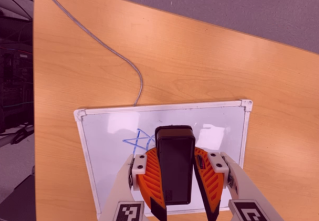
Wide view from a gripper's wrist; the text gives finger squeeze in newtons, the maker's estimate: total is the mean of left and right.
{"total": 11.7, "left": 10.3, "right": 13.2}